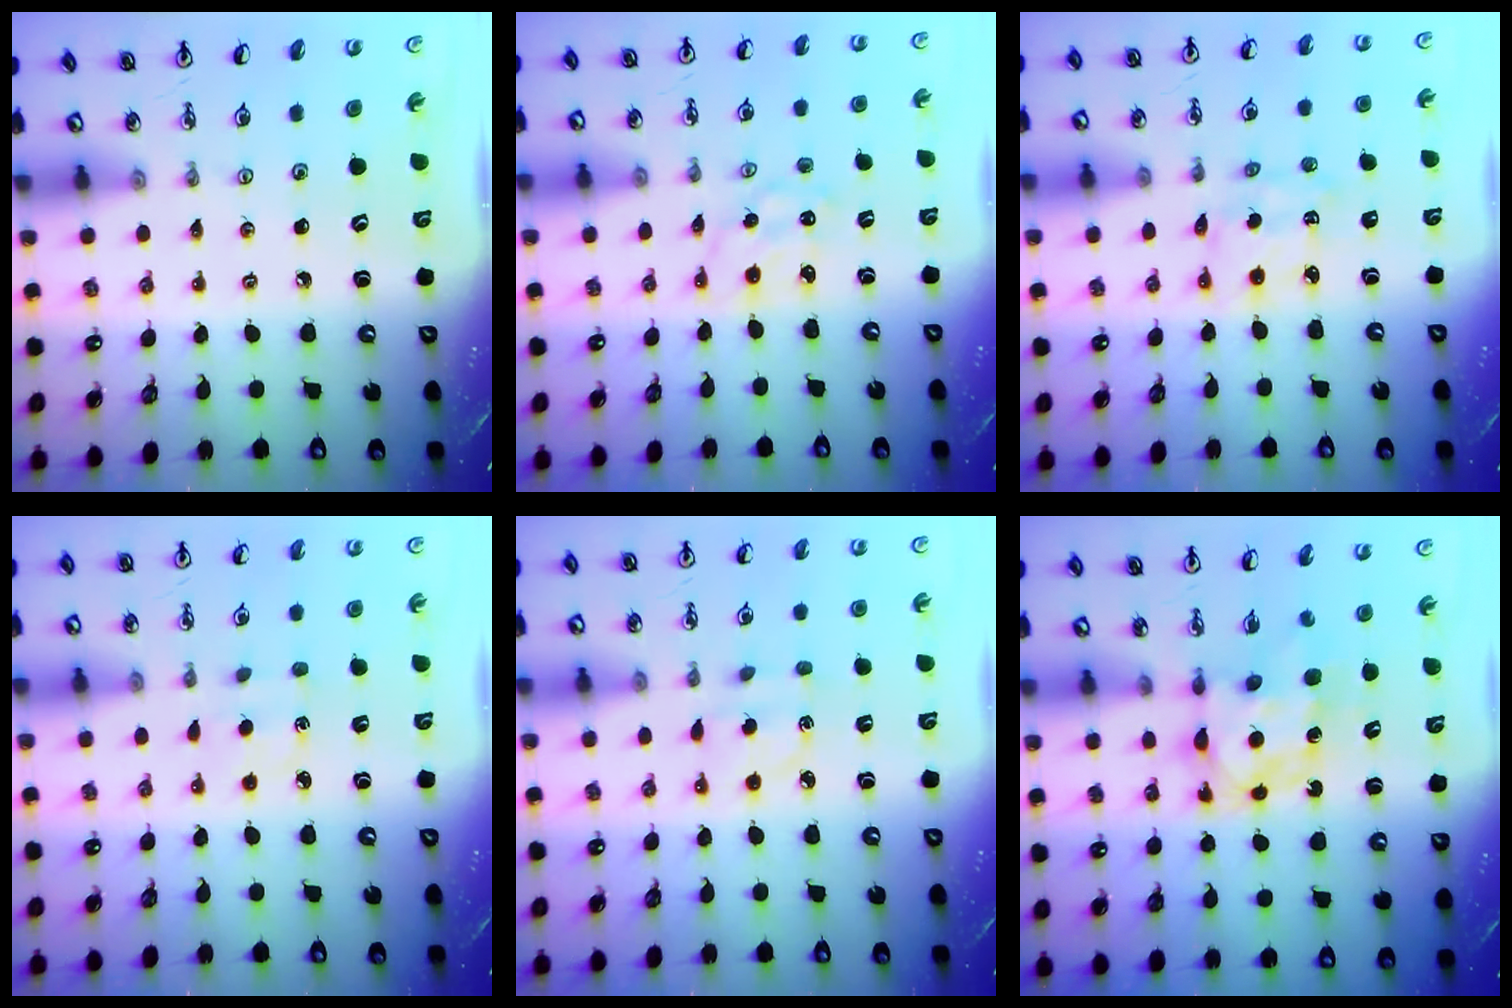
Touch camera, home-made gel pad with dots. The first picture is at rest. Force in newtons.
{"total": 0.7, "press": 0.6, "slide": 0.3}
{"total": 2.9, "press": 2.9, "slide": 0.4}
{"total": 2.7, "press": 2.6, "slide": 0.3}
{"total": 2.4, "press": 2.2, "slide": 0.8}
{"total": 6.8, "press": 6.8, "slide": 0.4}